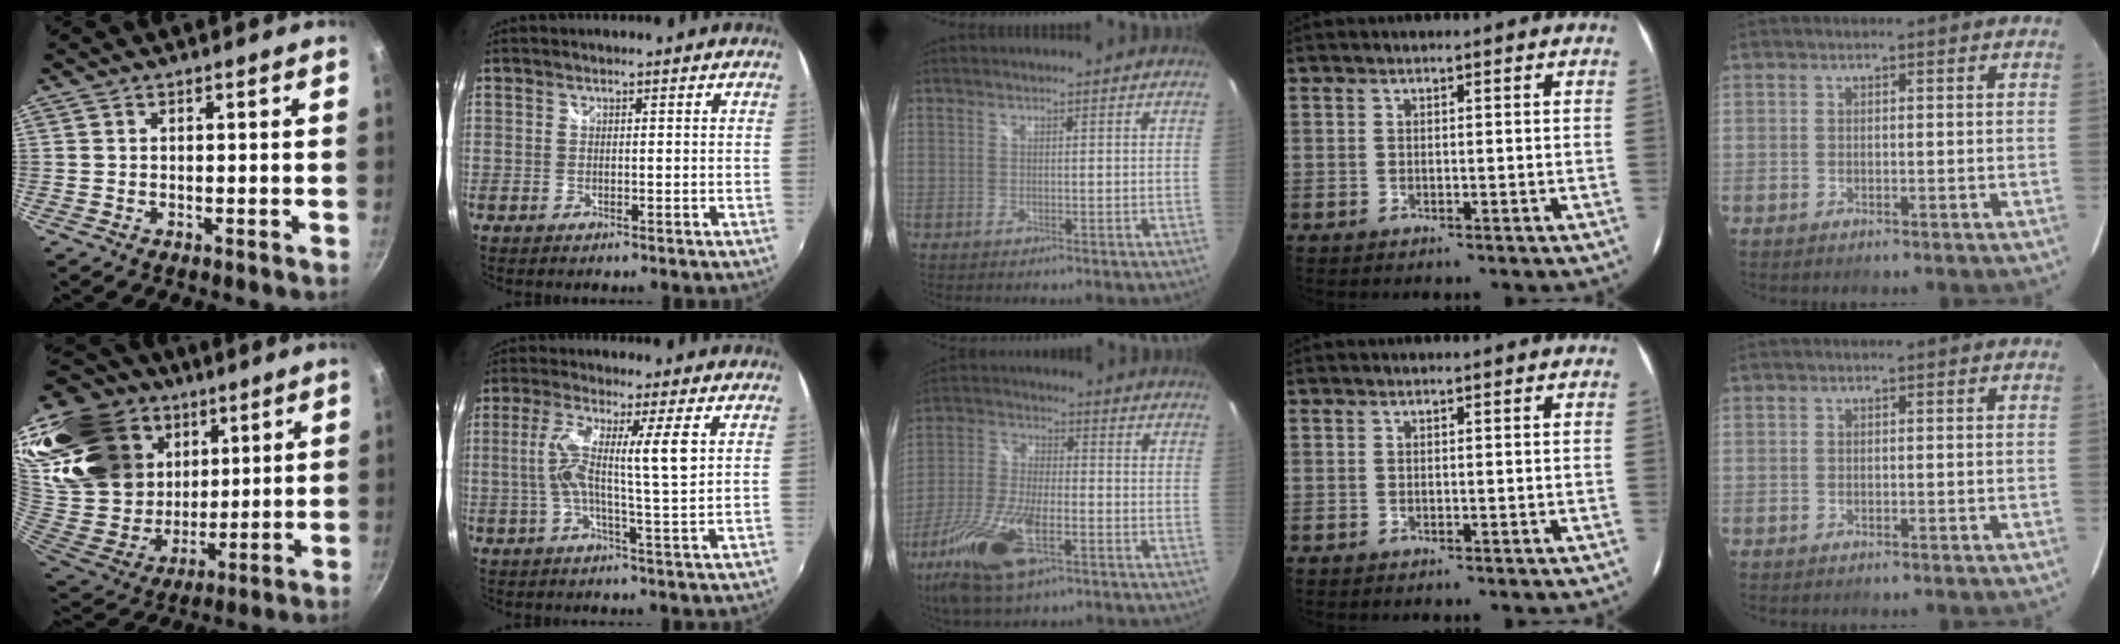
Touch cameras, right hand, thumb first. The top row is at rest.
{"thumb": {"total": 30.1, "force": [15.9, 21.0, 14.6], "torque": [-0.271, -0.042, 0.312]}, "index": {"total": 9.9, "force": [1.2, -0.4, 9.8], "torque": [-0.175, -0.003, 0.019]}, "middle": {"total": 15.7, "force": [-8.1, 6.3, 11.9], "torque": [-0.258, -0.029, -0.156]}}